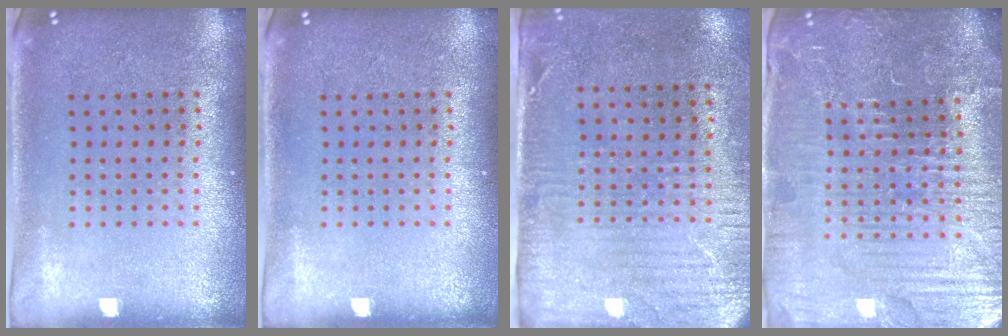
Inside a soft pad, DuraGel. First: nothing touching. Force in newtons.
{"total": 0.0}
{"total": 3.0, "press": 2.4, "slide": 1.7}
{"total": 5.6, "press": 5.2, "slide": 2.1}